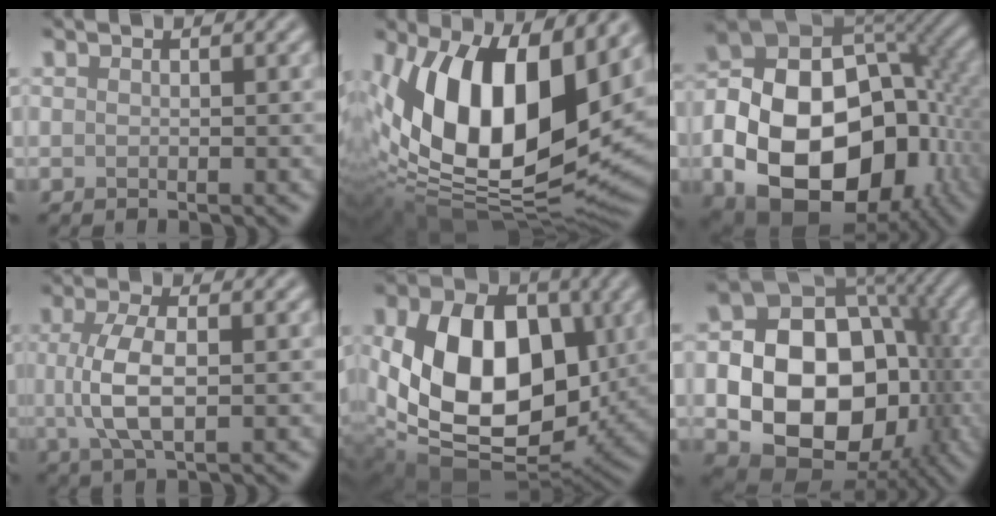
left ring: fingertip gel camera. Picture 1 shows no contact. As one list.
[{"total": 16.8, "force": [4.3, 8.7, 13.8], "torque": [-0.245, 0.005, 0.061]}, {"total": 19.1, "force": [-5.0, 13.1, 12.9], "torque": [-0.218, -0.017, -0.077]}, {"total": 4.6, "force": [0.1, 1.8, 4.3], "torque": [-0.098, 0.003, 0.000]}, {"total": 12.7, "force": [1.1, 8.6, 9.3], "torque": [-0.168, -0.014, 0.026]}, {"total": 16.3, "force": [-2.3, 12.6, 10.2], "torque": [-0.125, -0.019, -0.042]}]